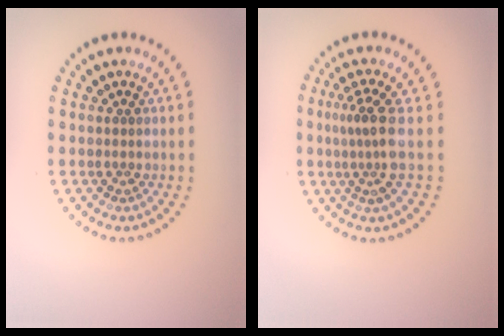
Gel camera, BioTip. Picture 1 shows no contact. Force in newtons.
{"total": 3.2, "press": 2.3, "slide": 2.2}